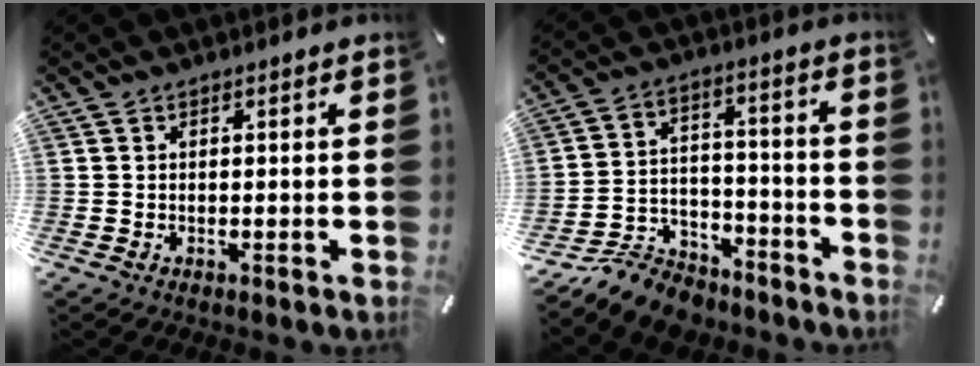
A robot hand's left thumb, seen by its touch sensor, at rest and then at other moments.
{"total": 11.2, "force": [-9.6, 4.9, 3.0], "torque": [-0.033, 0.066, -0.177]}